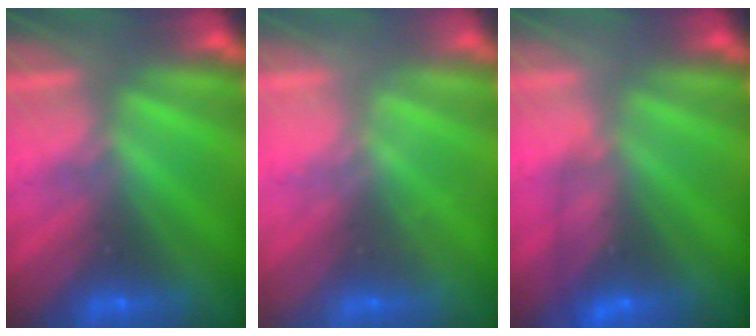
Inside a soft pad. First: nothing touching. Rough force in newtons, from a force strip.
{"total": 2.1}
{"total": 4.7}